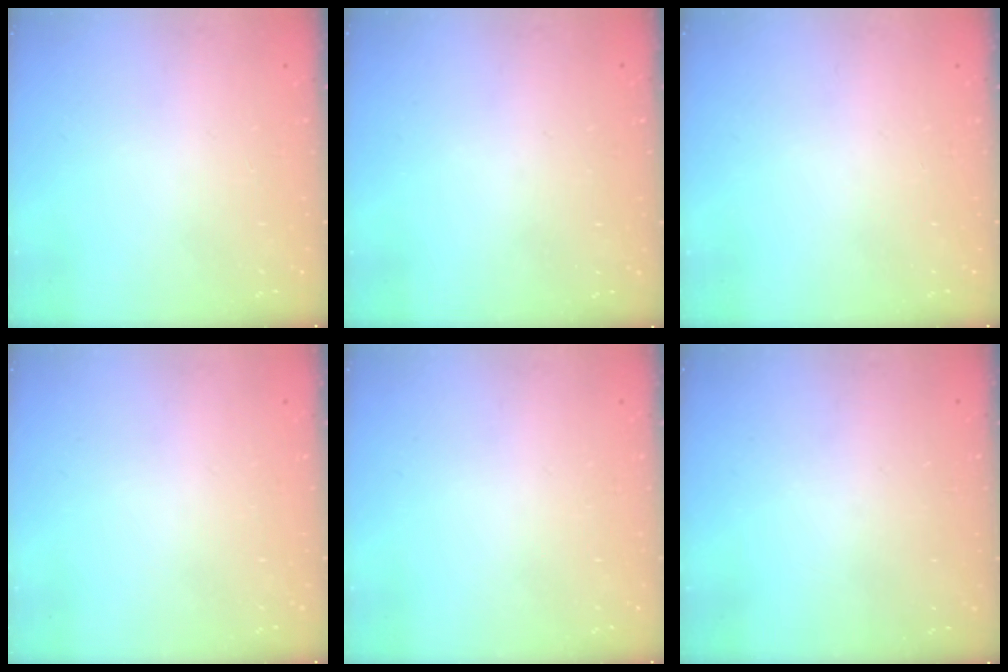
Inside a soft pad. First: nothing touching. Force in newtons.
{"total": 2.8, "press": 2.8, "slide": 0.1}
{"total": 0.0}
{"total": 0.0}
{"total": 0.0}
{"total": 3.3, "press": 3.1, "slide": 1.1}